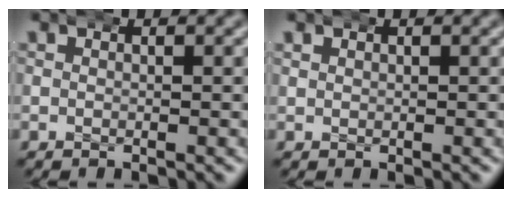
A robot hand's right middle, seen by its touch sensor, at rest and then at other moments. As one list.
[{"total": 0.6, "force": [0.5, 0.0, -0.1], "torque": [0.006, 0.001, 0.011]}]